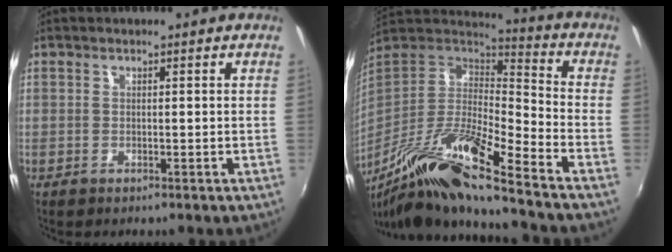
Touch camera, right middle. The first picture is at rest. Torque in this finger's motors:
{"motor_torque": [0.75, -1.39, 0.32, 0.18]}